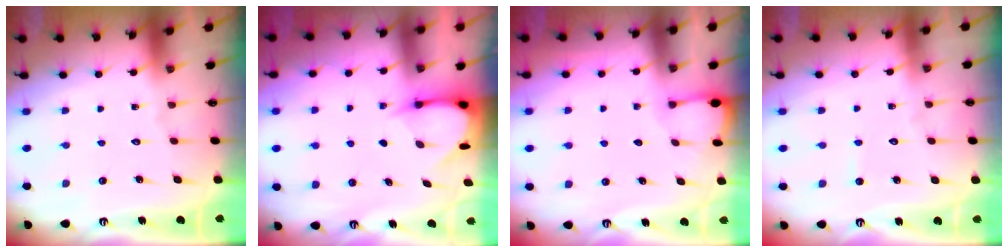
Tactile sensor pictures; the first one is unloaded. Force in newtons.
{"total": 3.7, "press": 3.7, "slide": 0.3}
{"total": 2.0, "press": 2.0, "slide": 0.2}
{"total": 2.8, "press": 2.8, "slide": 0.3}